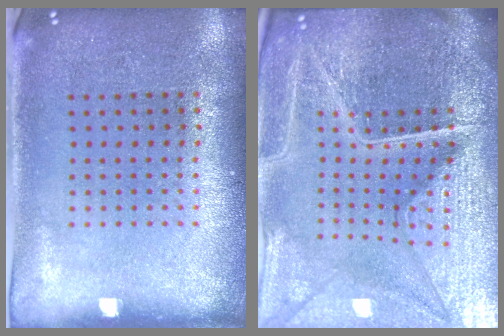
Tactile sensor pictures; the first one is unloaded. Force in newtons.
{"total": 6.5, "press": 5.8, "slide": 3.0}